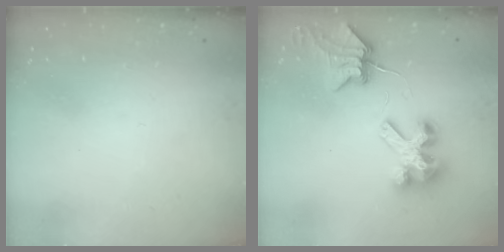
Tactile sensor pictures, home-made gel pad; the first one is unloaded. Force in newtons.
{"total": 7.2, "press": 7.2, "slide": 0.8}